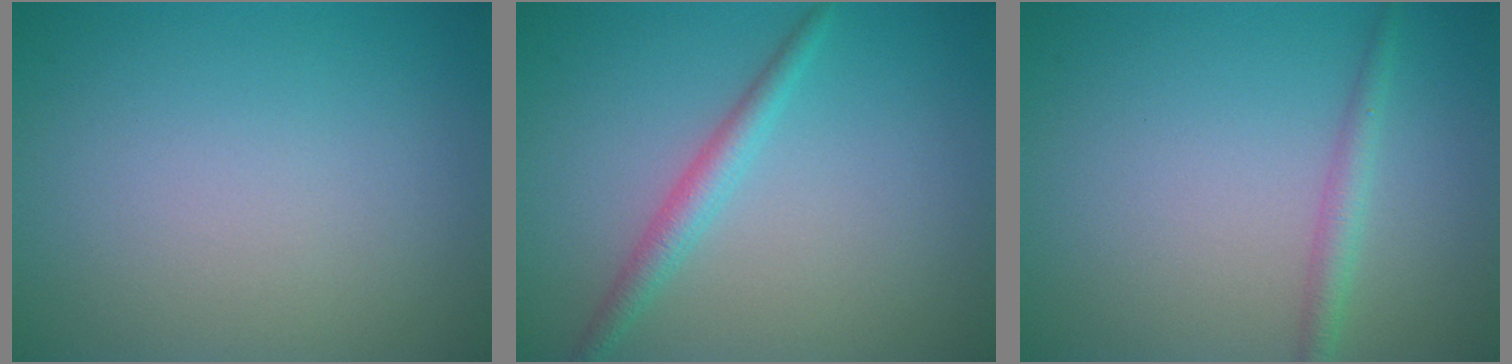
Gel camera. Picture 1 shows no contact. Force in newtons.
{"total": 2.1, "press": 2.1, "slide": 0.0}
{"total": 1.7, "press": 1.7, "slide": 0.0}